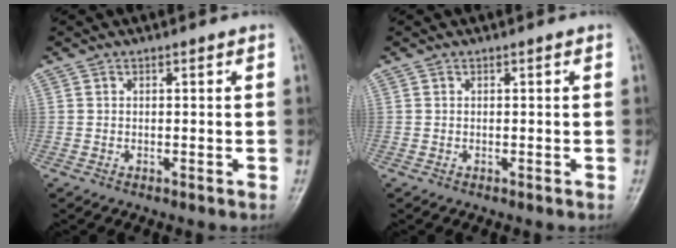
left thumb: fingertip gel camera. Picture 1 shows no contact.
{"total": 0.0}